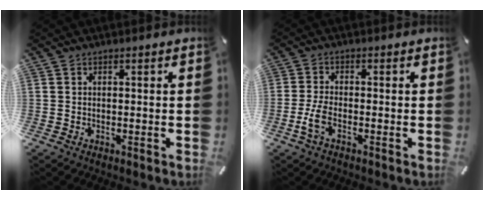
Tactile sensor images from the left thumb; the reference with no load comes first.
{"total": 4.5, "force": [-1.6, 1.8, 3.8], "torque": [-0.088, -0.003, -0.030]}